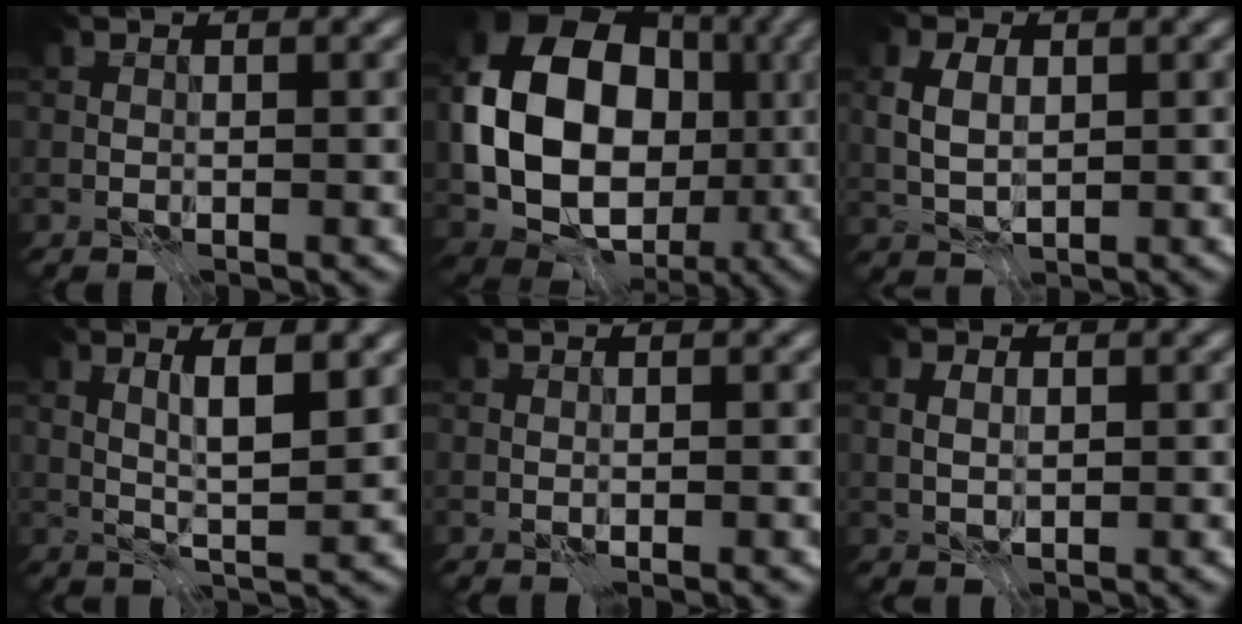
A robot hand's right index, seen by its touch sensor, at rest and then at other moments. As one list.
[{"total": 13.4, "force": [-0.2, 10.7, 8.1], "torque": [-0.140, -0.003, -0.007]}, {"total": 2.8, "force": [0.7, 1.9, 1.9], "torque": [-0.045, 0.001, 0.013]}, {"total": 4.0, "force": [1.6, 0.5, 3.6], "torque": [-0.061, -0.006, 0.033]}, {"total": 0.0}, {"total": 1.3, "force": [0.4, 1.0, 0.6], "torque": [-0.011, -0.002, 0.011]}]